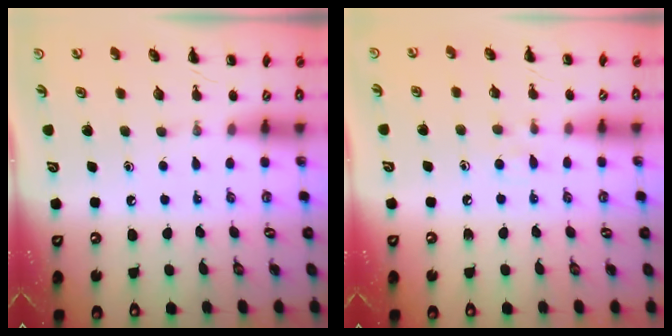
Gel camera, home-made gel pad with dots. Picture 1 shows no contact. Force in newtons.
{"total": 4.2, "press": 3.7, "slide": 1.9}